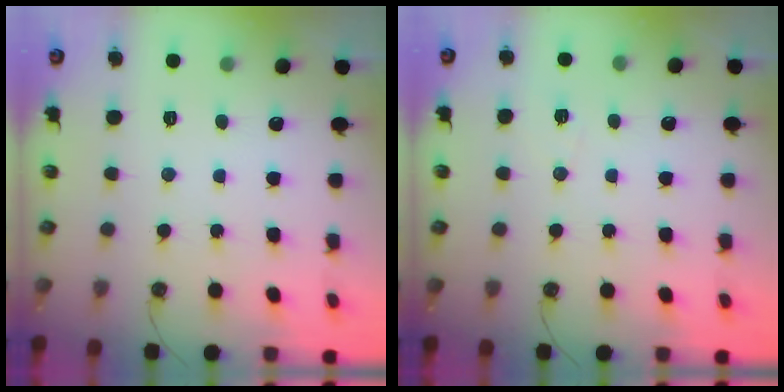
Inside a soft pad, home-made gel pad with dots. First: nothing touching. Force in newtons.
{"total": 5.1, "press": 4.9, "slide": 1.3}